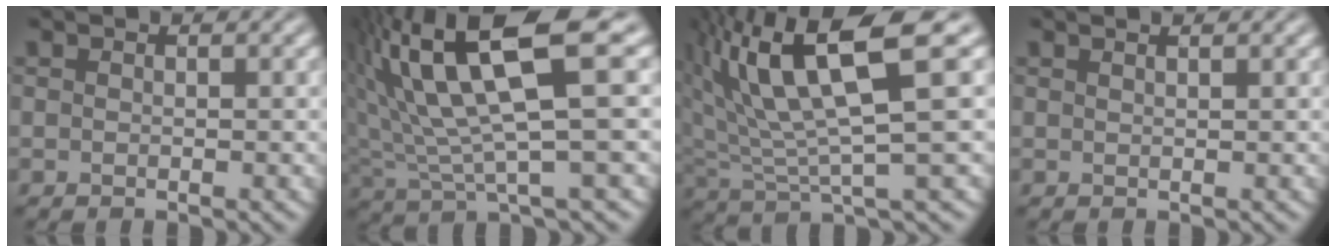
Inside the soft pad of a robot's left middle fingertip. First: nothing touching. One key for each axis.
{"total": 11.7, "fx": 4.4, "fy": 3.0, "fz": 10.4, "tx": -0.209, "ty": 0.018, "tz": 0.088}
{"total": 10.1, "fx": 3.8, "fy": 2.6, "fz": 9.1, "tx": -0.179, "ty": 0.014, "tz": 0.079}
{"total": 2.0, "fx": 1.4, "fy": 0.9, "fz": 1.2, "tx": 0.004, "ty": 0.015, "tz": -0.009}